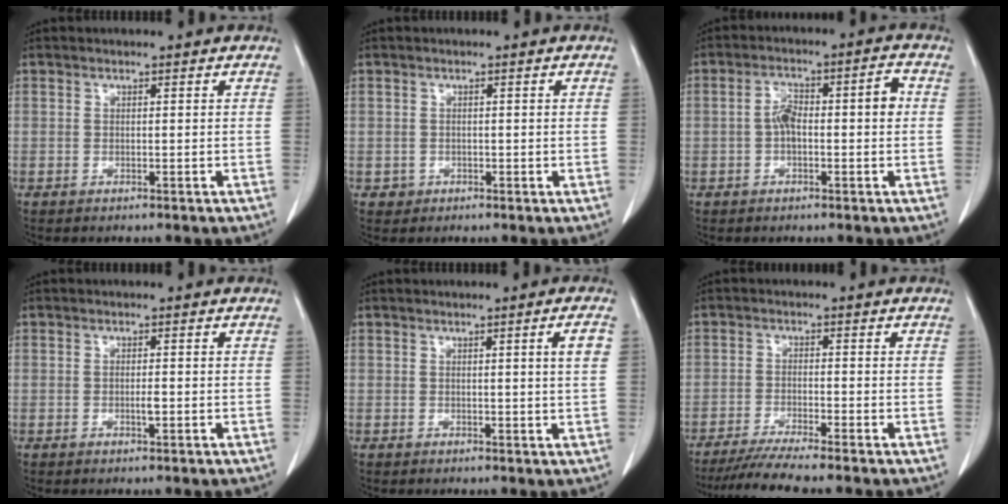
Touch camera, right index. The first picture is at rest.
{"total": 1.0, "force": [-0.3, 1.0, 0.0], "torque": [0.004, 0.004, -0.004]}
{"total": 6.5, "force": [-0.2, 2.0, 6.1], "torque": [-0.105, 0.033, -0.004]}
{"total": 1.3, "force": [-0.3, 0.3, 1.2], "torque": [-0.023, 0.000, -0.005]}
{"total": 2.8, "force": [0.8, -0.4, 2.6], "torque": [-0.036, -0.004, 0.011]}
{"total": 5.8, "force": [-4.9, -1.4, 2.7], "torque": [-0.047, -0.024, -0.090]}